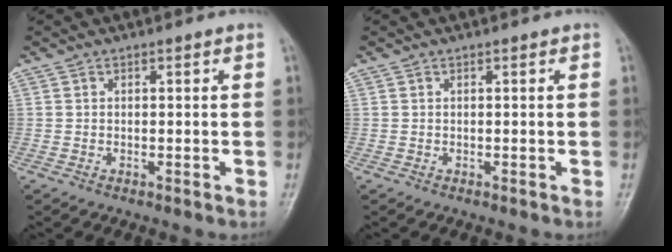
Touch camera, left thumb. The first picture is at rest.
{"total": 0.0}